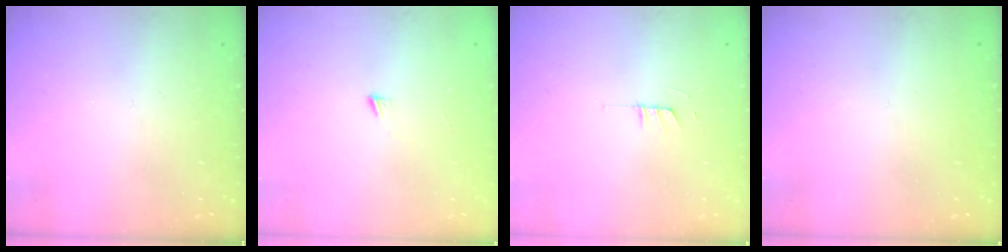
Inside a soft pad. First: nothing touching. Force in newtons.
{"total": 3.0, "press": 3.0, "slide": 0.3}
{"total": 4.0, "press": 4.0, "slide": 0.4}
{"total": 1.6, "press": 1.6, "slide": 0.1}